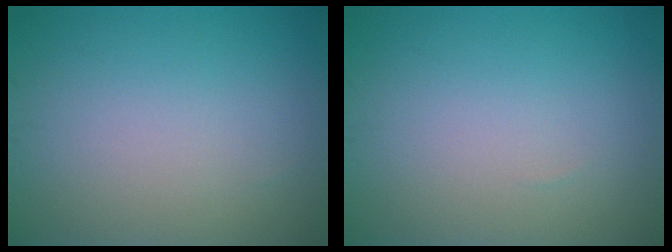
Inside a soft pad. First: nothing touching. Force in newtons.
{"total": 0.0}